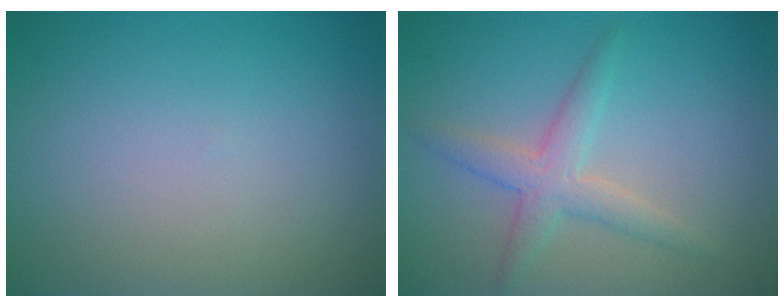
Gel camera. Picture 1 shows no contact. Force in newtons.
{"total": 3.0, "press": 3.0, "slide": 0.1}